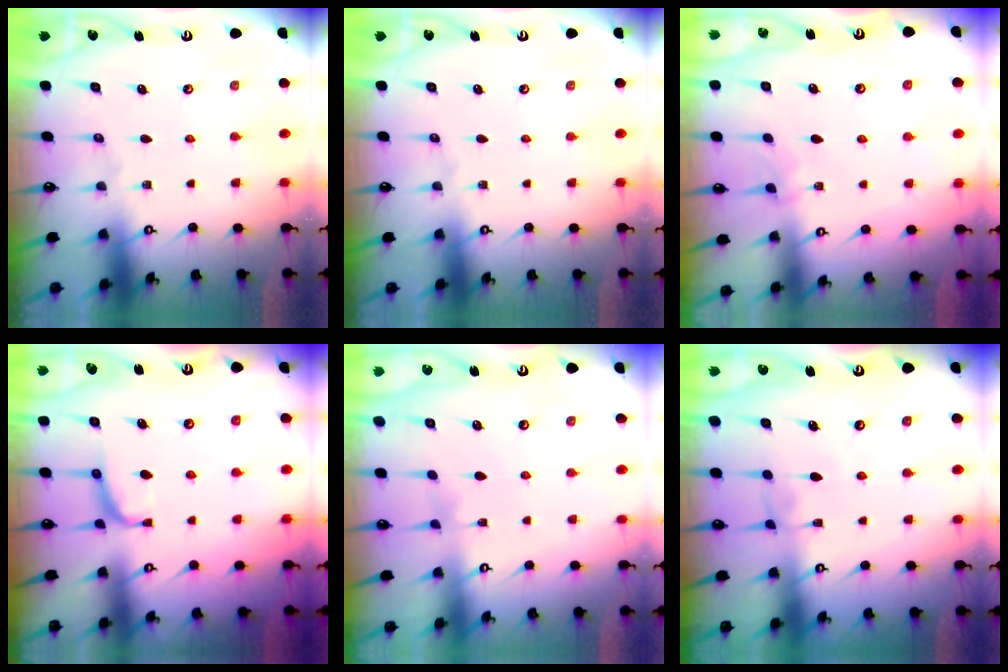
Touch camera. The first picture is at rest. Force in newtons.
{"total": 0.0}
{"total": 2.8, "press": 2.8, "slide": 0.3}
{"total": 0.9, "press": 0.8, "slide": 0.4}
{"total": 3.6, "press": 3.5, "slide": 0.2}
{"total": 1.8, "press": 1.7, "slide": 0.5}